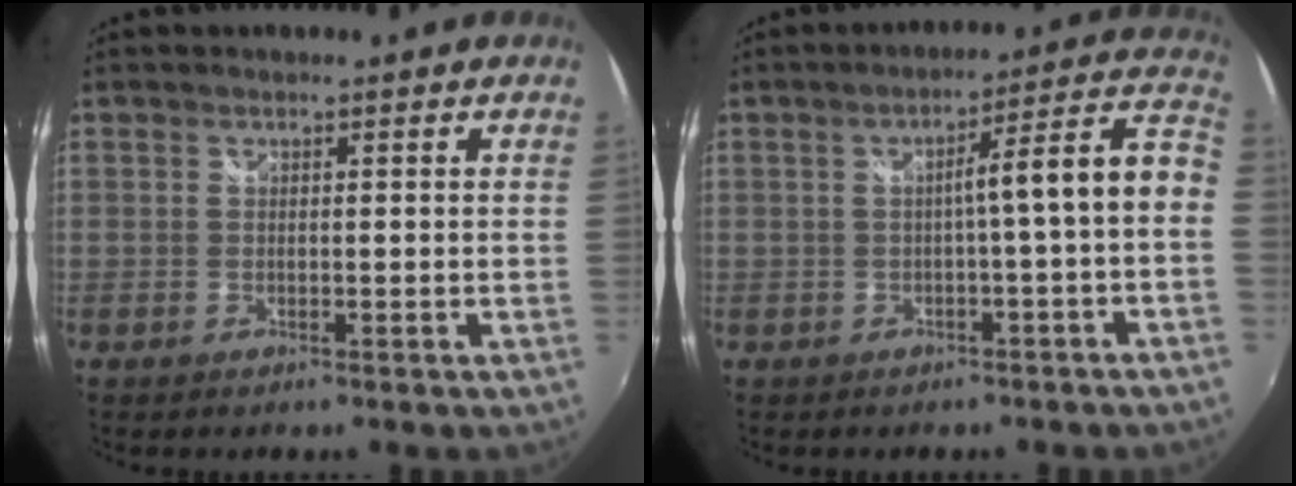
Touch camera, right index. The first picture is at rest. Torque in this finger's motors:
{"motor_torque": [1.29, -0.17, 0.55, 0.12]}